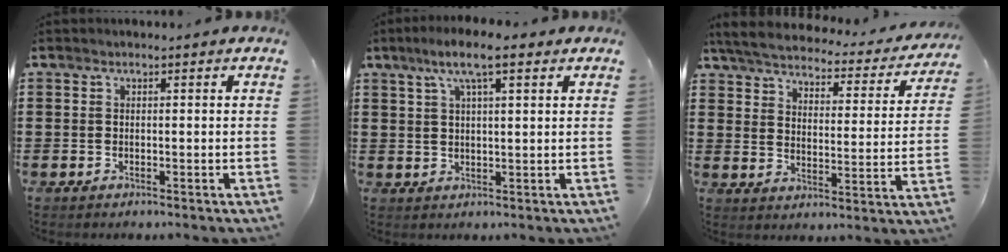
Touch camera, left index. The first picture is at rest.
{"total": 6.9, "force": [3.9, 1.3, 5.5], "torque": [-0.106, 0.006, 0.065]}
{"total": 4.4, "force": [4.1, 0.4, 1.5], "torque": [-0.052, -0.027, 0.065]}